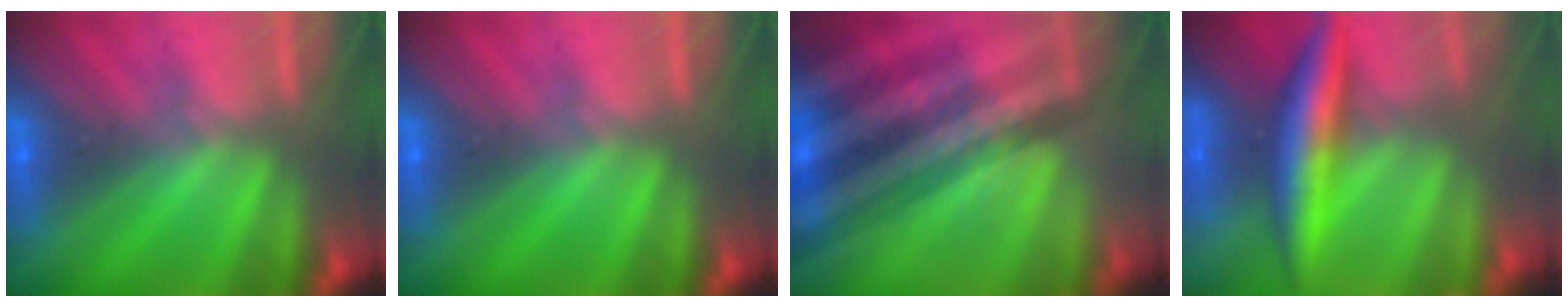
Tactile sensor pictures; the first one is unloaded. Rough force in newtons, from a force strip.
{"total": 0.0}
{"total": 3.3}
{"total": 12.7}